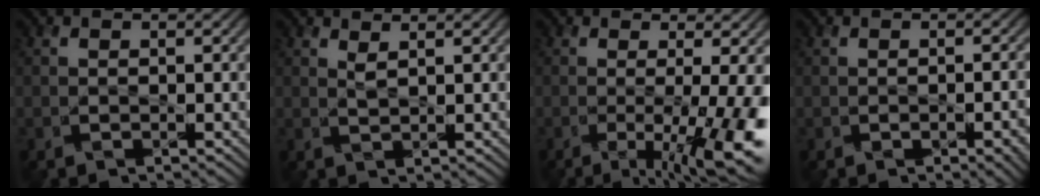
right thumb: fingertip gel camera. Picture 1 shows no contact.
{"total": 1.3, "force": [1.0, 0.1, 0.8], "torque": [-0.025, 0.000, 0.020]}
{"total": 11.7, "force": [-2.5, 3.1, 10.9], "torque": [-0.126, -0.014, -0.025]}
{"total": 3.3, "force": [-1.2, 1.1, 2.9], "torque": [-0.039, -0.007, -0.007]}